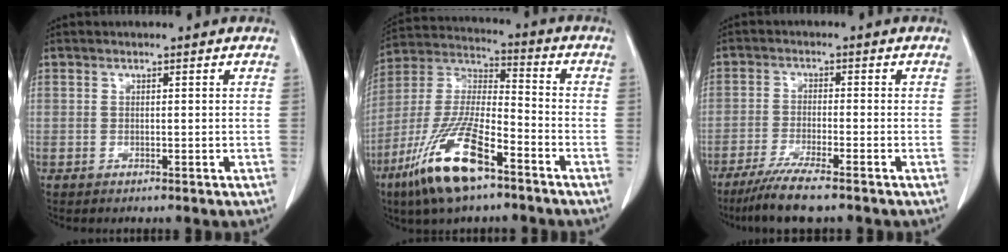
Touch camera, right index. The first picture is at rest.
{"total": 16.3, "force": [-9.5, 3.8, 12.7], "torque": [-0.269, -0.025, -0.177]}
{"total": 7.0, "force": [-5.4, 0.0, 4.4], "torque": [-0.079, -0.020, -0.095]}